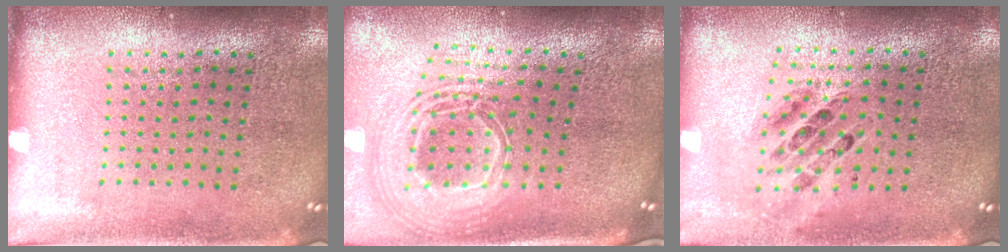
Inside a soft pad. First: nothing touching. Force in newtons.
{"total": 2.6, "press": 1.8, "slide": 1.8}
{"total": 0.6, "press": 0.6, "slide": 0.1}